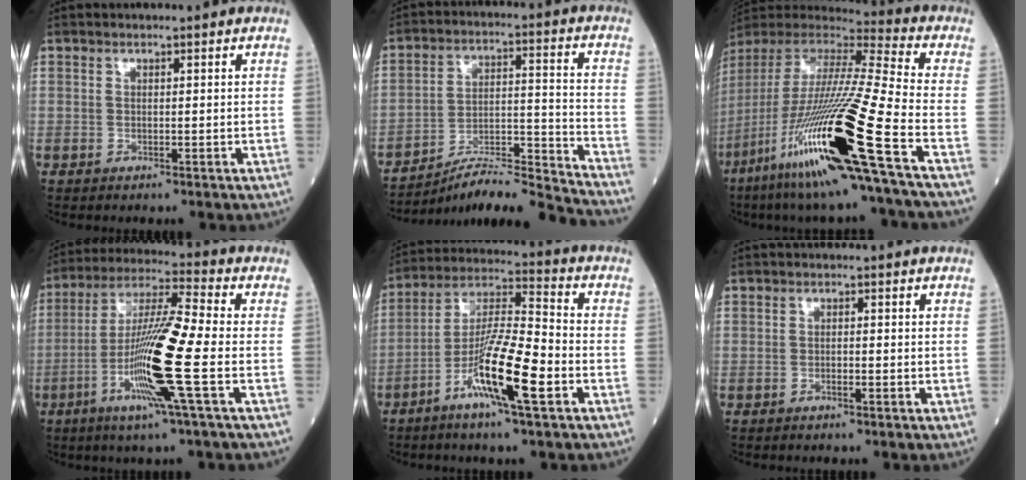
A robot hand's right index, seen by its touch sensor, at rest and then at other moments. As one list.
[{"total": 15.3, "force": [-14.6, -2.0, 4.0], "torque": [-0.057, 0.027, -0.239]}, {"total": 28.1, "force": [-12.3, -0.2, 25.2], "torque": [-0.502, -0.067, -0.231]}, {"total": 14.5, "force": [-4.0, -1.0, 13.9], "torque": [-0.273, -0.013, -0.084]}, {"total": 11.7, "force": [-5.0, 0.5, 10.5], "torque": [-0.202, -0.001, -0.097]}, {"total": 0.9, "force": [-0.4, 0.1, 0.8], "torque": [-0.016, 0.002, -0.005]}]